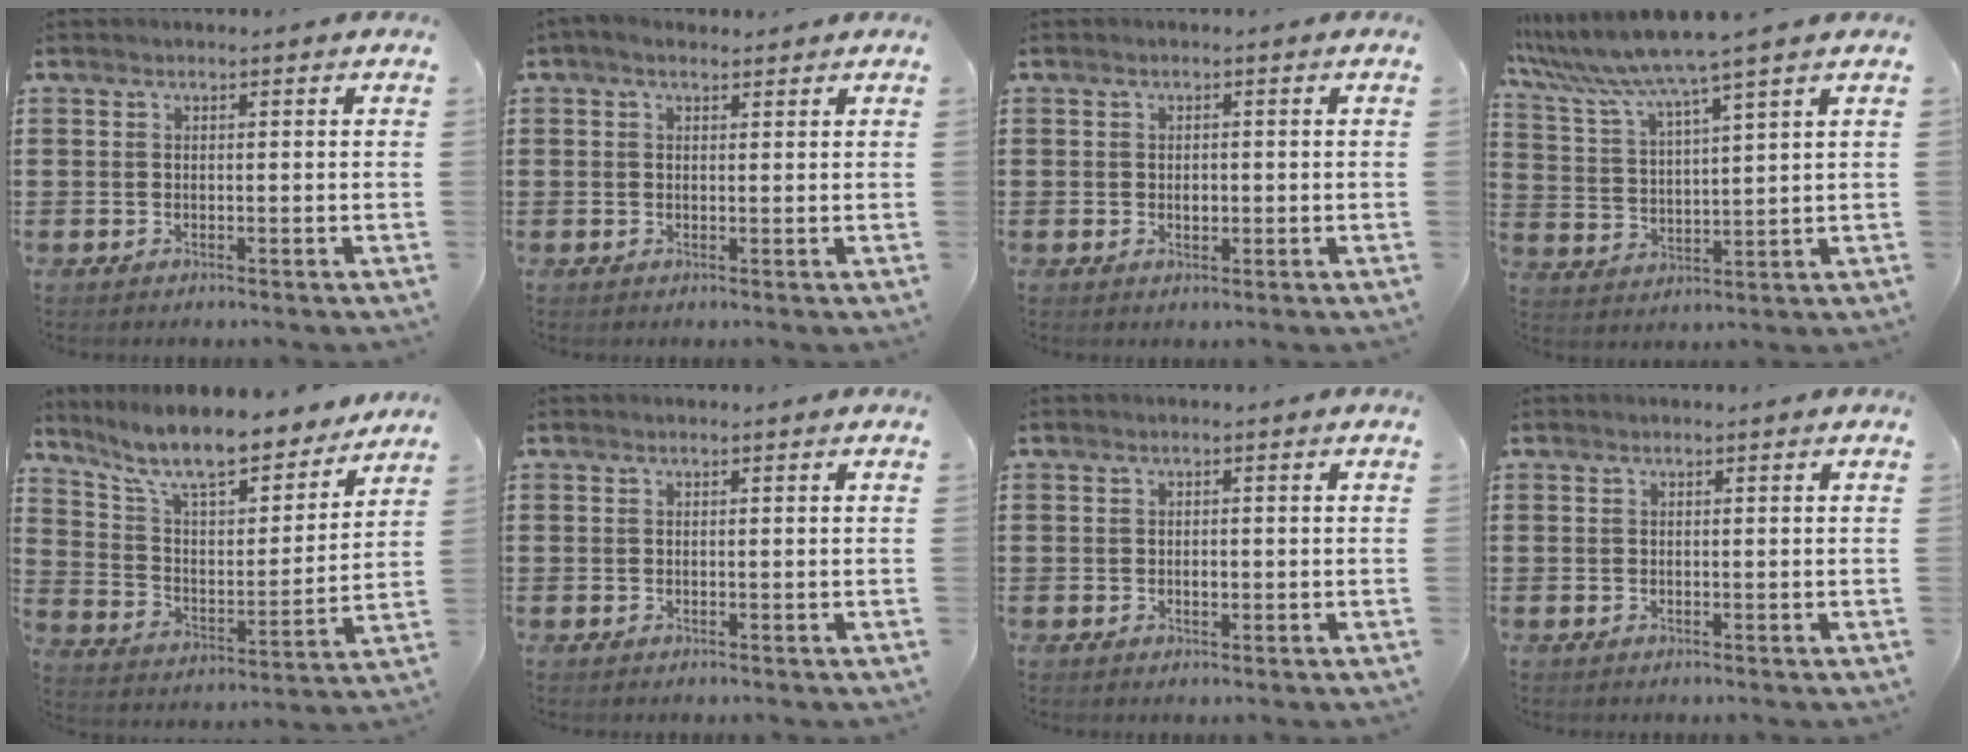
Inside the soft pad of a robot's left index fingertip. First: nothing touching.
{"total": 1.5, "force": [1.0, 0.6, 0.9], "torque": [-0.019, 0.005, 0.020]}
{"total": 0.9, "force": [0.1, 0.7, 0.5], "torque": [-0.012, 0.008, 0.001]}
{"total": 7.6, "force": [6.3, -0.9, 4.0], "torque": [-0.102, -0.040, 0.106]}
{"total": 10.8, "force": [9.3, 1.4, 5.2], "torque": [-0.137, -0.053, 0.161]}
{"total": 0.0}
{"total": 0.6, "force": [0.1, 0.5, 0.4], "torque": [-0.009, 0.006, 0.000]}
{"total": 0.0}